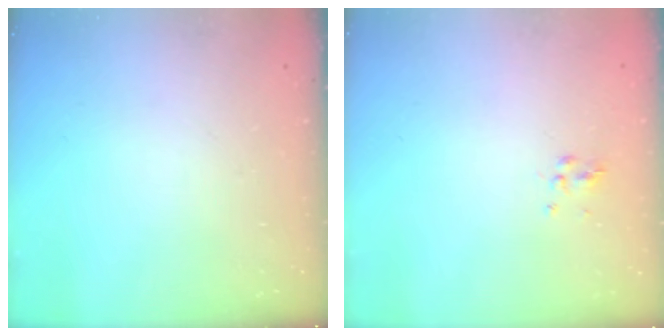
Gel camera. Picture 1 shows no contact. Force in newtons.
{"total": 3.3, "press": 2.9, "slide": 1.4}